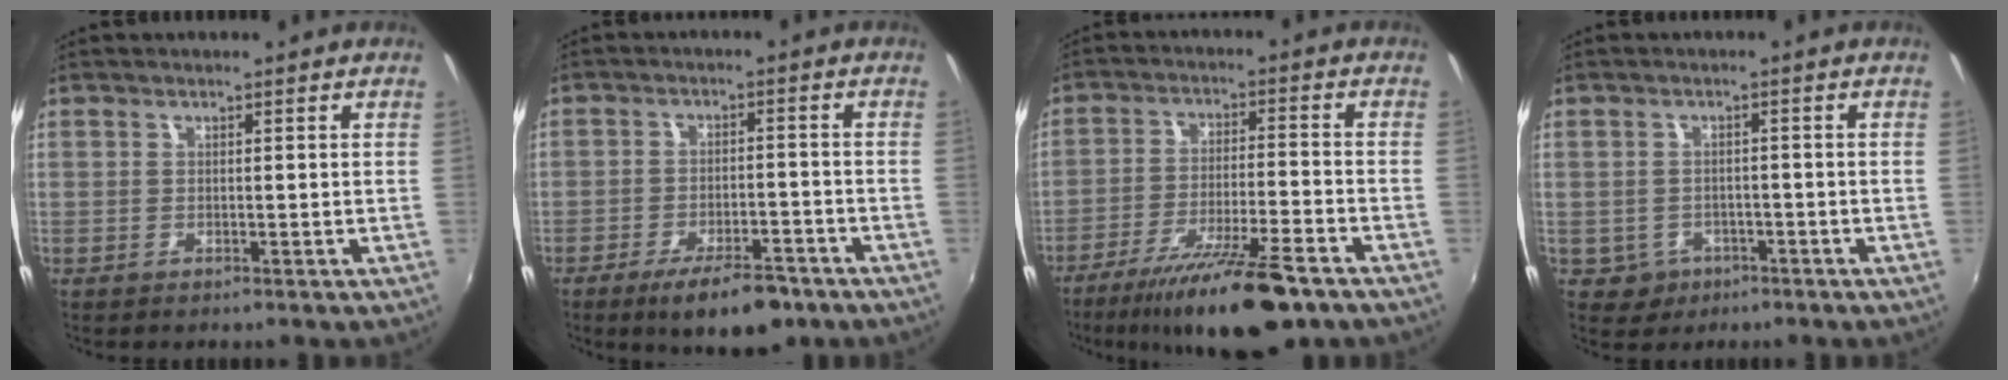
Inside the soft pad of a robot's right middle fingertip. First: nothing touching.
{"total": 9.7, "force": [-6.8, 3.6, 5.9], "torque": [-0.110, -0.002, -0.098]}
{"total": 15.7, "force": [-11.7, 2.6, 10.2], "torque": [-0.191, -0.025, -0.189]}
{"total": 4.4, "force": [-2.0, 3.8, 1.0], "torque": [-0.032, 0.004, -0.022]}